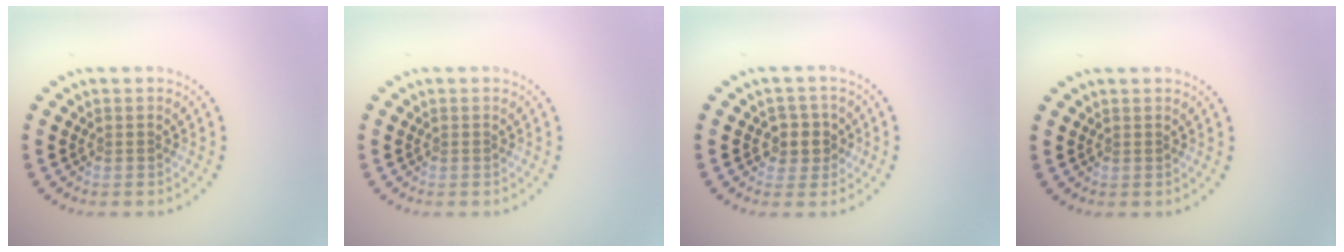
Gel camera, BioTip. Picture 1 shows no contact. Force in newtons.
{"total": 0.0}
{"total": 2.3, "press": 2.1, "slide": 1.0}
{"total": 0.0}